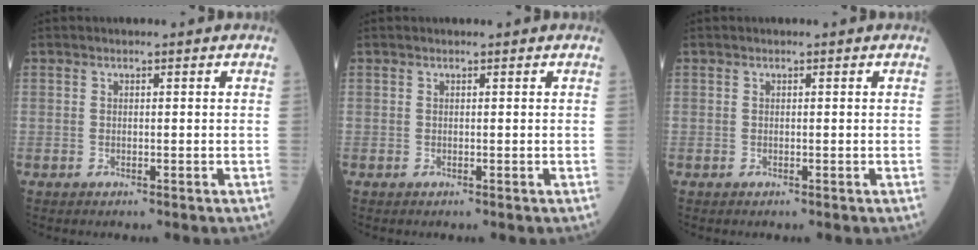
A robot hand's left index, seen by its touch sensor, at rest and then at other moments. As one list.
[{"total": 0.0}, {"total": 0.0}]